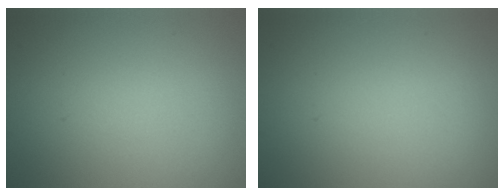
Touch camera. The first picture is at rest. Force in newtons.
{"total": 0.0}